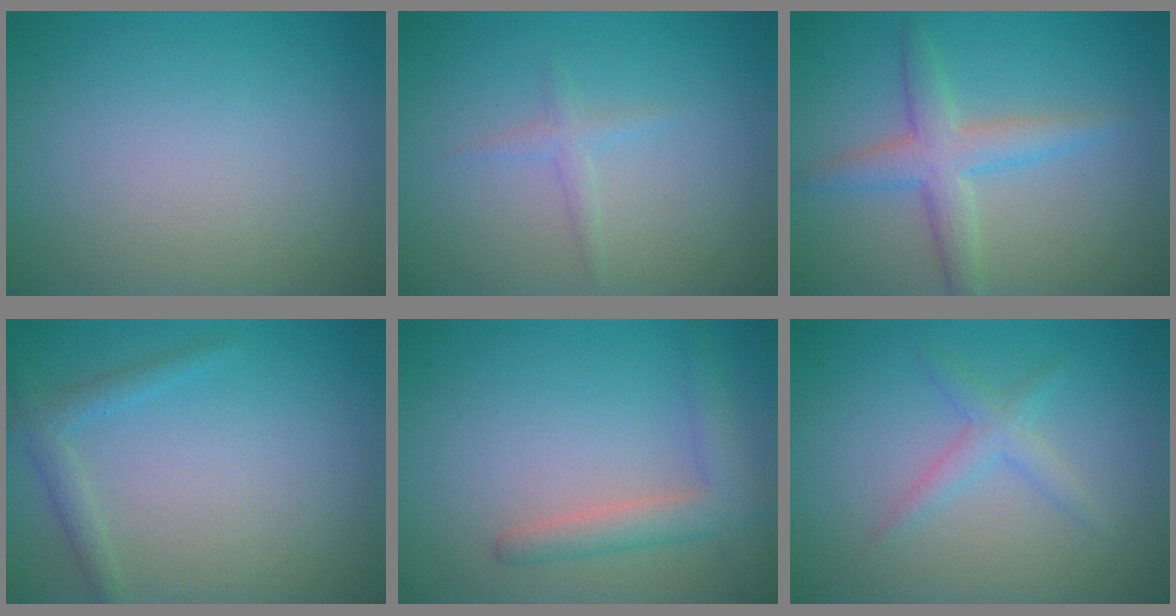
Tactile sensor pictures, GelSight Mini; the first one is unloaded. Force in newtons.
{"total": 1.2, "press": 1.2, "slide": 0.0}
{"total": 3.8, "press": 3.8, "slide": 0.0}
{"total": 1.8, "press": 1.7, "slide": 0.1}
{"total": 3.0, "press": 3.0, "slide": 0.1}
{"total": 1.8, "press": 1.8, "slide": 0.2}